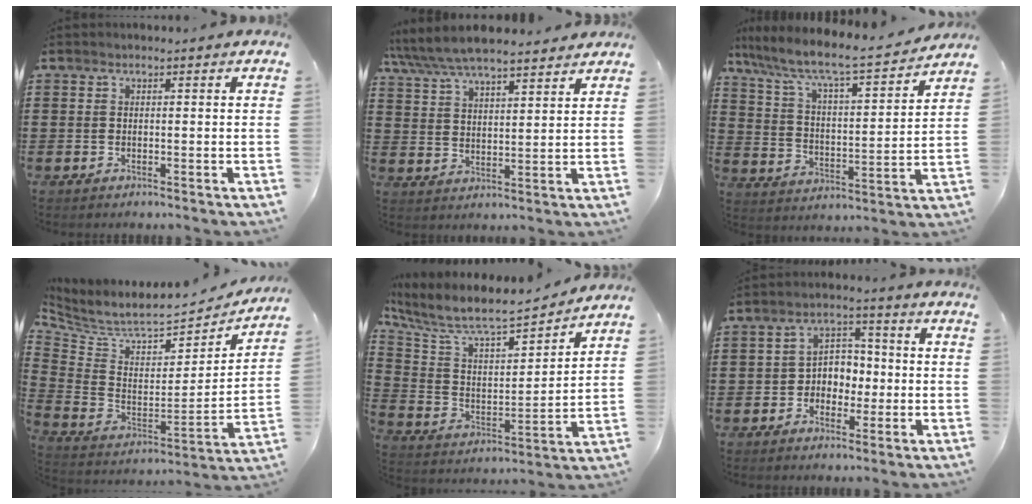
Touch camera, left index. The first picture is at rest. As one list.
[{"total": 6.7, "force": [6.2, 1.0, 2.3], "torque": [-0.068, -0.025, 0.110]}, {"total": 6.5, "force": [5.5, 0.7, 3.4], "torque": [-0.093, -0.046, 0.085]}, {"total": 6.5, "force": [5.9, 1.2, 2.4], "torque": [-0.079, -0.056, 0.096]}, {"total": 8.0, "force": [6.8, 1.7, 3.9], "torque": [-0.110, -0.054, 0.110]}, {"total": 4.7, "force": [-1.2, 4.0, 2.0], "torque": [-0.044, 0.011, -0.030]}]